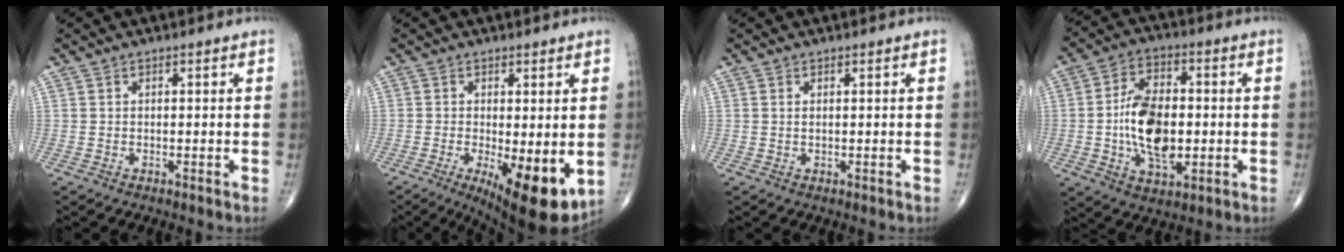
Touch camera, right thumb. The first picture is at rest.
{"total": 12.1, "force": [-3.0, 4.0, 11.0], "torque": [-0.155, -0.026, -0.034]}
{"total": 0.6, "force": [0.2, 0.1, 0.5], "torque": [-0.011, 0.000, 0.005]}
{"total": 14.2, "force": [-1.1, 7.9, 11.7], "torque": [-0.195, 0.007, -0.018]}